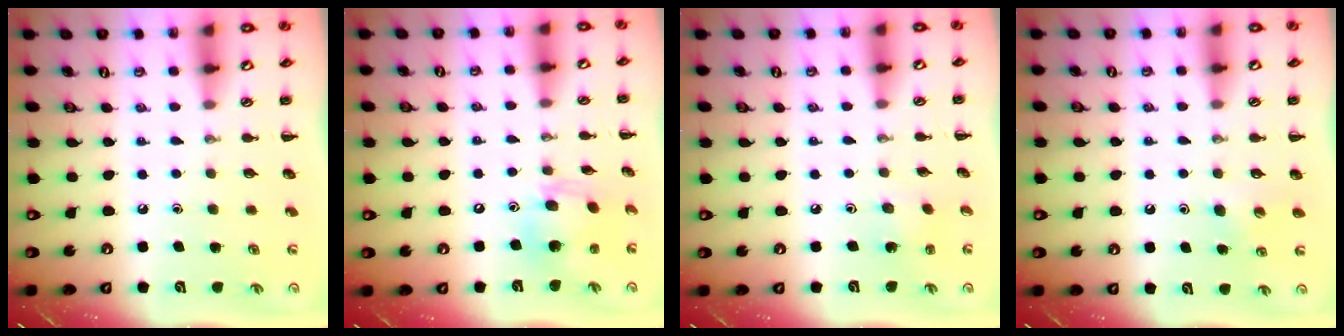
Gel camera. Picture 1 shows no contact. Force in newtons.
{"total": 12.3, "press": 11.9, "slide": 3.1}
{"total": 1.4, "press": 1.2, "slide": 0.6}
{"total": 4.4, "press": 4.2, "slide": 1.4}